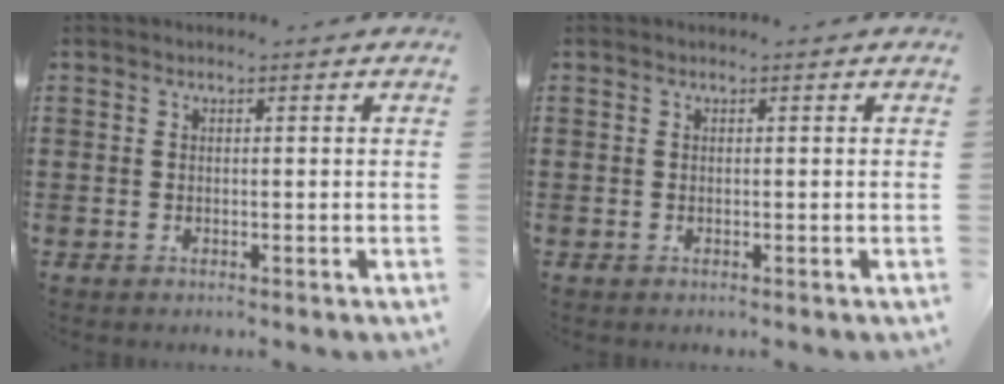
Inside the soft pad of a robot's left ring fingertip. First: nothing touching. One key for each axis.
{"total": 0.0}